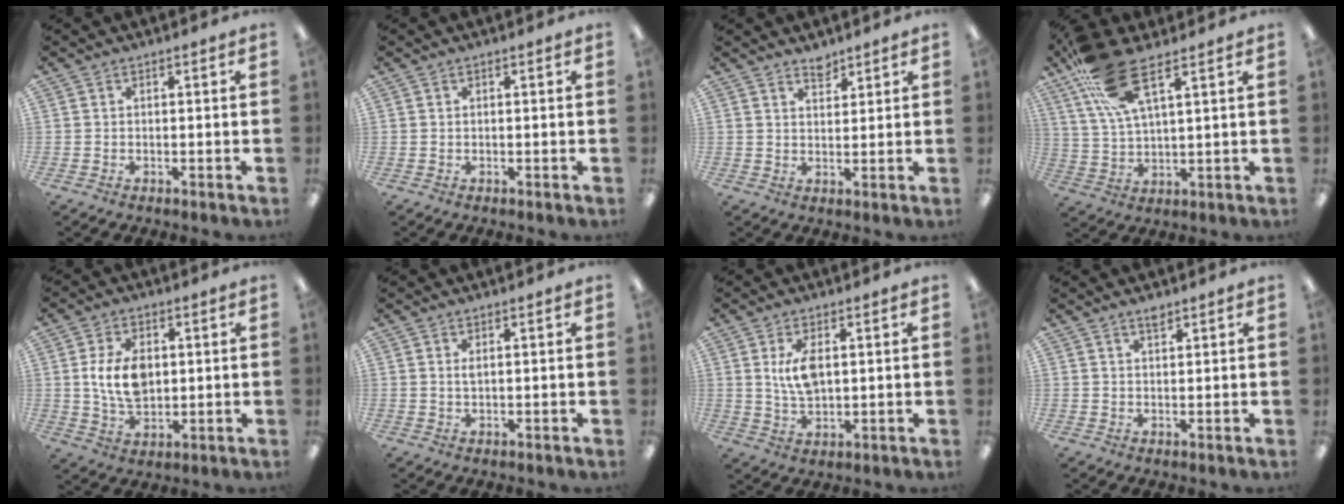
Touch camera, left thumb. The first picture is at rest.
{"total": 0.0}
{"total": 3.1, "force": [2.9, 1.1, 0.5], "torque": [0.002, -0.021, 0.051]}
{"total": 14.7, "force": [9.4, 4.5, 10.4], "torque": [-0.227, -0.023, 0.167]}
{"total": 9.5, "force": [1.5, 6.2, 7.0], "torque": [-0.140, 0.002, 0.024]}
{"total": 1.3, "force": [0.6, 0.4, 1.0], "torque": [-0.023, 0.003, 0.010]}
{"total": 6.7, "force": [2.0, 3.5, 5.4], "torque": [-0.103, -0.002, 0.029]}
{"total": 2.0, "force": [1.8, 0.4, 0.8], "torque": [-0.012, -0.004, 0.031]}